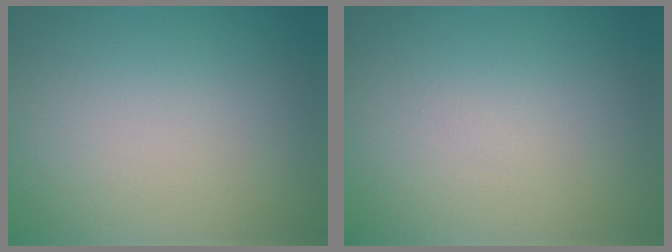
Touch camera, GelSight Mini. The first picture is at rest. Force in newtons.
{"total": 0.0}